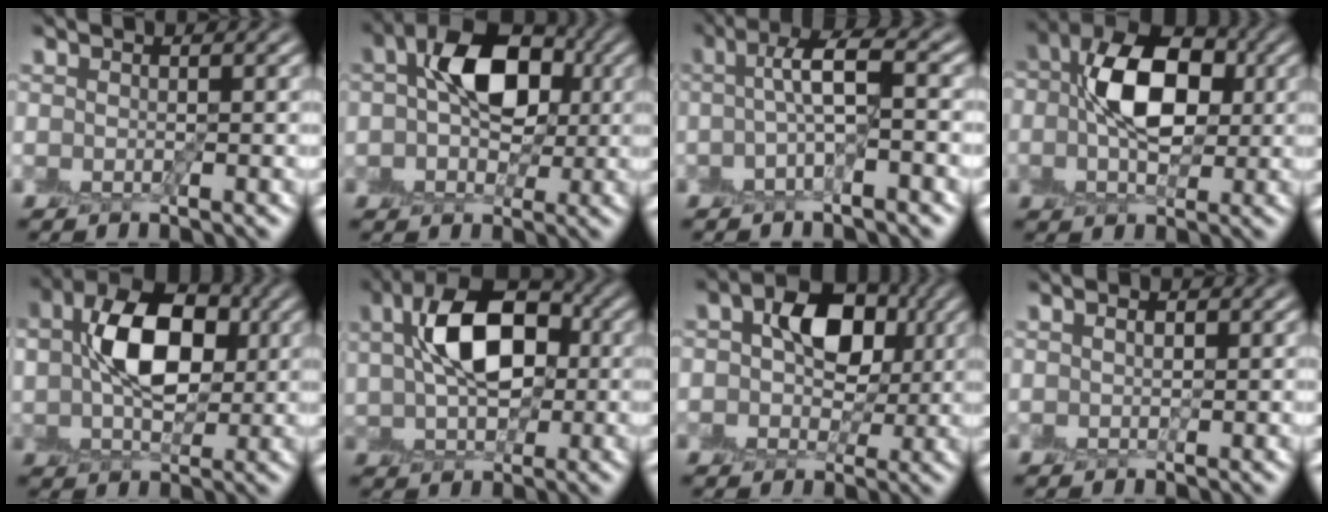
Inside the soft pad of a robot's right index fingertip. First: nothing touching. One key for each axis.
{"total": 8.3, "fx": 1.3, "fy": 5.3, "fz": 6.2, "tx": -0.092, "ty": 0.017, "tz": 0.012}
{"total": 3.6, "fx": 0.0, "fy": 0.6, "fz": 3.5, "tx": -0.070, "ty": 0.012, "tz": -0.003}
{"total": 8.6, "fx": 0.9, "fy": 5.5, "fz": 6.6, "tx": -0.118, "ty": 0.012, "tz": 0.007}
{"total": 8.9, "fx": 1.8, "fy": 5.7, "fz": 6.6, "tx": -0.125, "ty": 0.014, "tz": 0.029}
{"total": 9.1, "fx": 2.0, "fy": 5.5, "fz": 7.0, "tx": -0.132, "ty": 0.019, "tz": 0.029}
{"total": 7.1, "fx": 1.5, "fy": 4.9, "fz": 4.9, "tx": -0.079, "ty": 0.006, "tz": 0.014}
{"total": 1.0, "fx": 0.6, "fy": 0.5, "fz": 0.7, "tx": -0.015, "ty": 0.004, "tz": 0.014}